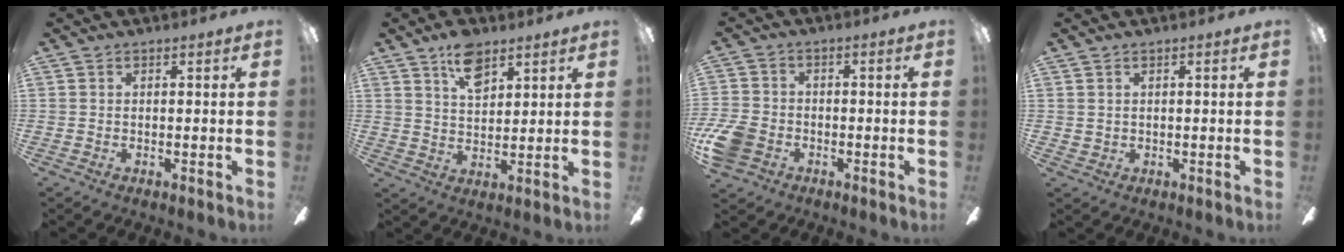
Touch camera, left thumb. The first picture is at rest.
{"total": 8.7, "force": [5.7, 4.5, 4.8], "torque": [-0.069, -0.023, 0.099]}
{"total": 8.2, "force": [-3.5, 5.9, 4.5], "torque": [-0.106, 0.019, -0.064]}
{"total": 1.0, "force": [0.6, 0.8, 0.2], "torque": [-0.005, 0.003, 0.010]}